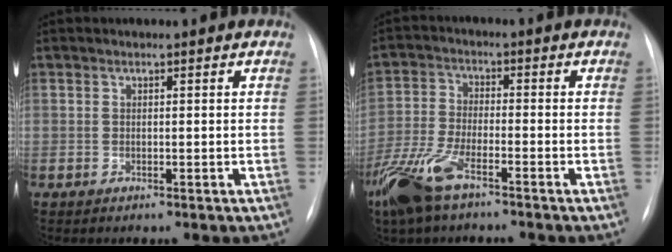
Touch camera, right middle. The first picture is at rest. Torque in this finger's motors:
{"motor_torque": [1.14, -0.99, 0.52, 0.14]}